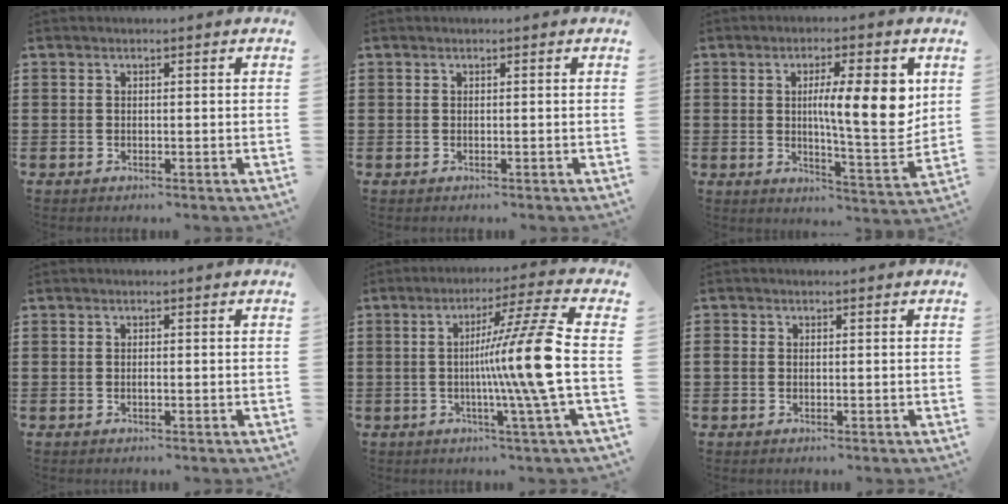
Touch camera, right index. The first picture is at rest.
{"total": 0.0}
{"total": 11.9, "force": [3.2, 2.7, 11.2], "torque": [-0.174, -0.010, 0.042]}
{"total": 0.6, "force": [-0.2, 0.1, 0.5], "torque": [-0.012, -0.003, -0.002]}
{"total": 12.9, "force": [-0.6, -1.5, 12.8], "torque": [-0.213, -0.013, -0.027]}
{"total": 0.8, "force": [-0.2, 0.7, 0.3], "torque": [-0.007, 0.004, -0.005]}